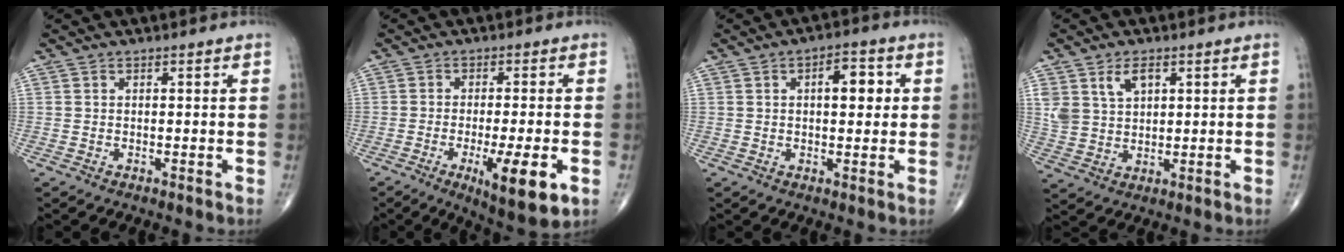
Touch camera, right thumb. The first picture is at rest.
{"total": 11.2, "force": [-4.0, 2.4, 10.1], "torque": [-0.154, -0.013, -0.056]}
{"total": 6.5, "force": [1.3, 3.1, 5.5], "torque": [-0.061, 0.005, 0.017]}
{"total": 6.5, "force": [3.0, 4.1, 4.1], "torque": [-0.068, -0.011, 0.067]}